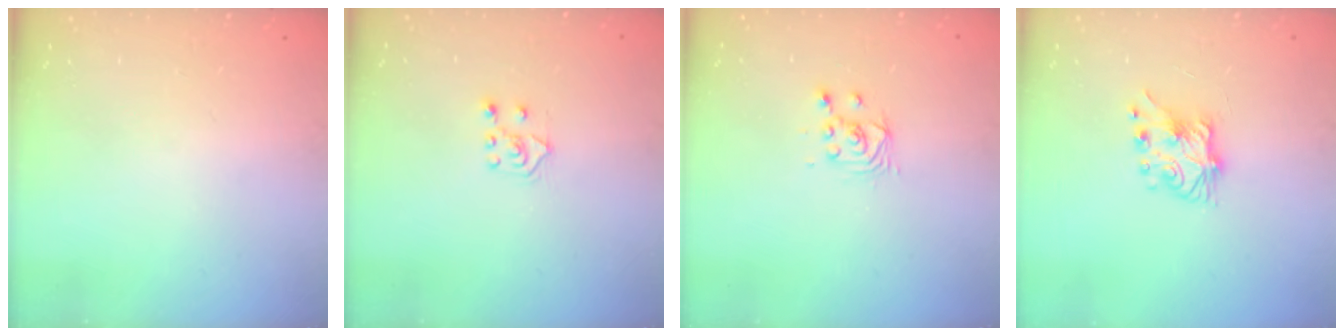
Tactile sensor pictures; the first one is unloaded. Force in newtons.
{"total": 5.5, "press": 5.5, "slide": 0.4}
{"total": 2.6, "press": 2.6, "slide": 0.1}
{"total": 7.1, "press": 7.1, "slide": 0.5}